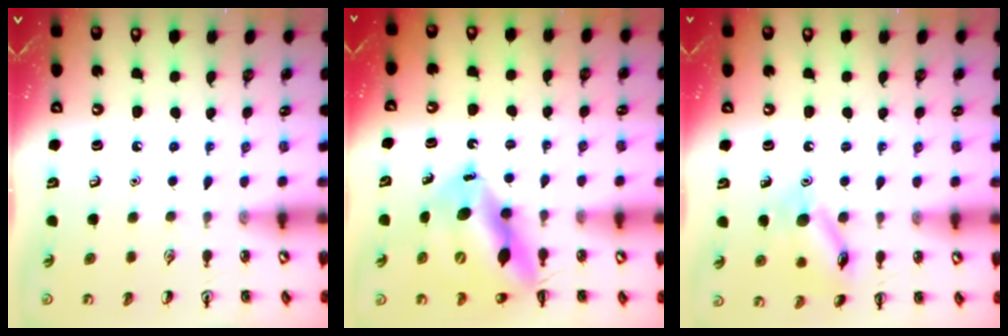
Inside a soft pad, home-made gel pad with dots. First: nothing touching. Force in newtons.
{"total": 13.8, "press": 13.2, "slide": 4.1}
{"total": 11.7, "press": 11.7, "slide": 0.6}